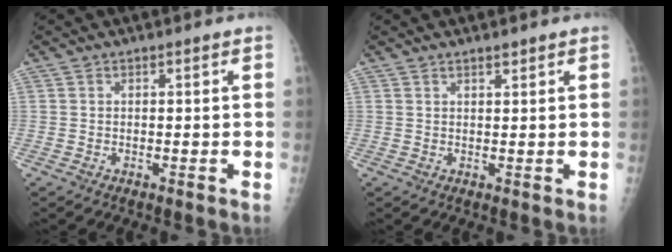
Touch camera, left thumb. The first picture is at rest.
{"total": 1.2, "force": [1.0, 0.2, 0.6], "torque": [-0.006, -0.007, 0.019]}